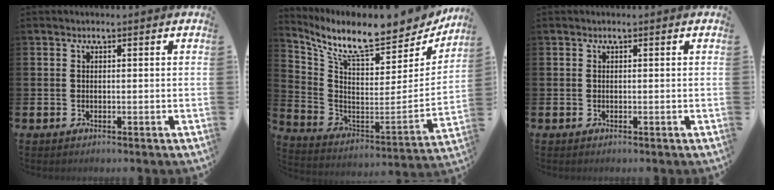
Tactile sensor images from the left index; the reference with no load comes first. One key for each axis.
{"total": 10.1, "fx": 8.6, "fy": 2.5, "fz": 4.6, "tx": -0.120, "ty": -0.072, "tz": 0.142}
{"total": 0.0}